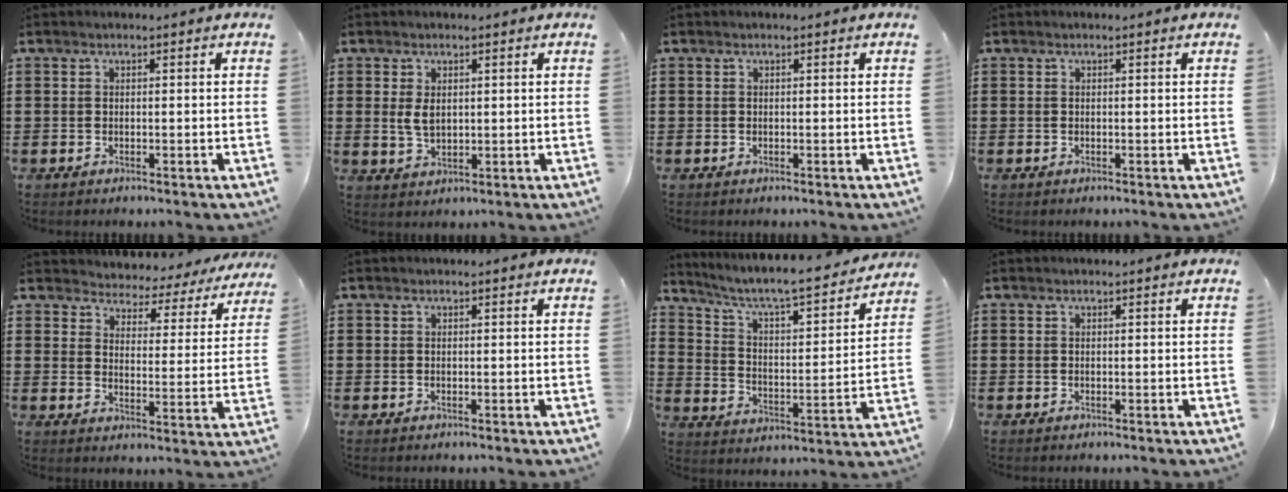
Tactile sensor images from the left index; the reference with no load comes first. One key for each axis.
{"total": 3.3, "fx": 0.8, "fy": 1.9, "fz": 2.5, "tx": -0.061, "ty": 0.002, "tz": 0.011}
{"total": 0.0}
{"total": 0.0}
{"total": 3.2, "fx": 3.1, "fy": 0.5, "fz": -0.3, "tx": -0.019, "ty": -0.029, "tz": 0.047}
{"total": 0.0}
{"total": 6.5, "fx": 5.6, "fy": 0.3, "fz": 3.4, "tx": -0.089, "ty": -0.045, "tz": 0.085}
{"total": 0.0}